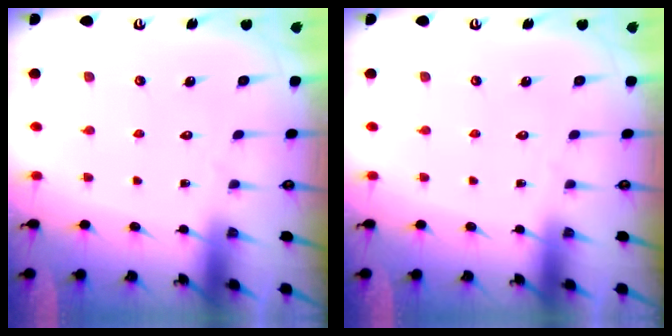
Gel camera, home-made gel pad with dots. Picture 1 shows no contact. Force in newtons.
{"total": 0.0}